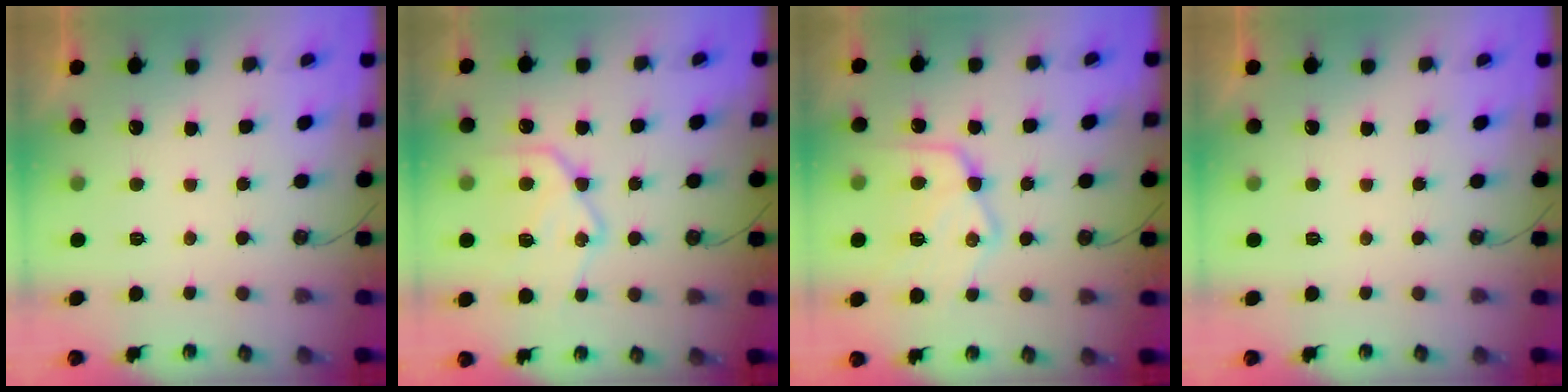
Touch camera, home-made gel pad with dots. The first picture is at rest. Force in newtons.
{"total": 17.0, "press": 16.9, "slide": 1.2}
{"total": 18.8, "press": 18.8, "slide": 1.7}
{"total": 0.0}